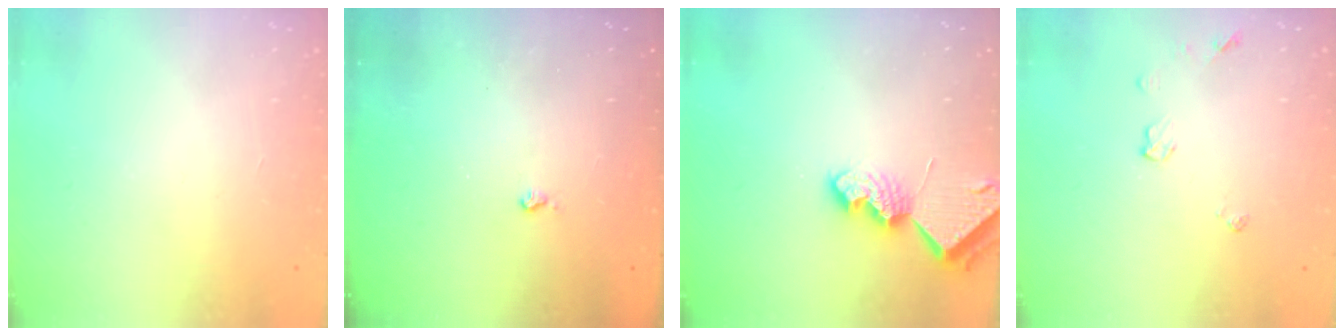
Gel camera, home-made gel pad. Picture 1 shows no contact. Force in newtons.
{"total": 2.1, "press": 2.1, "slide": 0.5}
{"total": 7.3, "press": 7.2, "slide": 0.9}
{"total": 4.9, "press": 4.9, "slide": 0.6}